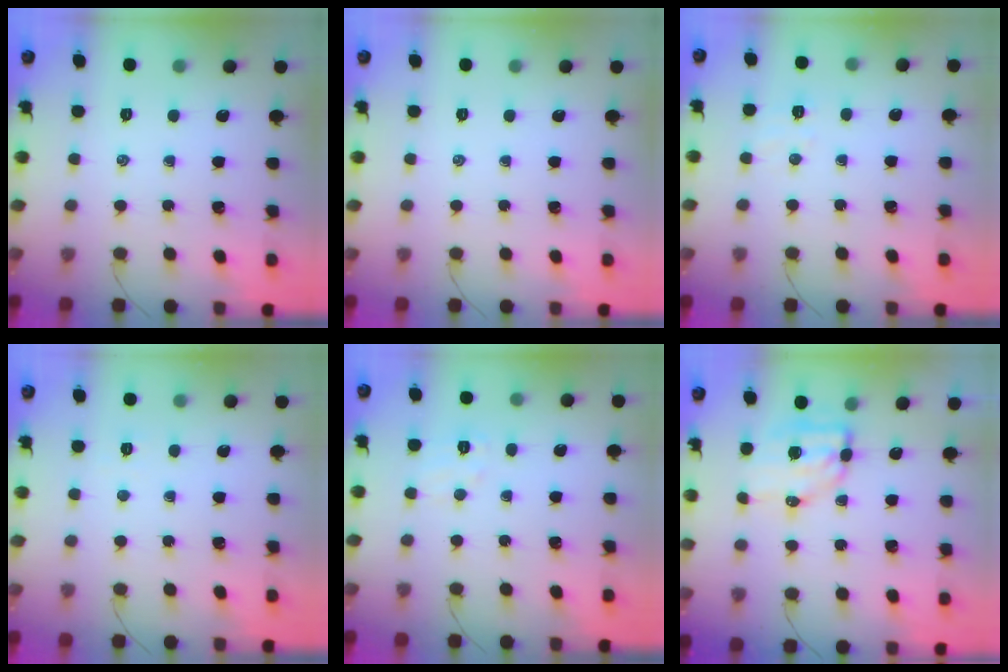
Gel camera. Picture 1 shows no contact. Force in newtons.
{"total": 0.0}
{"total": 4.1, "press": 4.0, "slide": 0.9}
{"total": 2.4, "press": 2.3, "slide": 0.7}
{"total": 5.0, "press": 4.9, "slide": 1.1}
{"total": 6.8, "press": 6.7, "slide": 1.1}